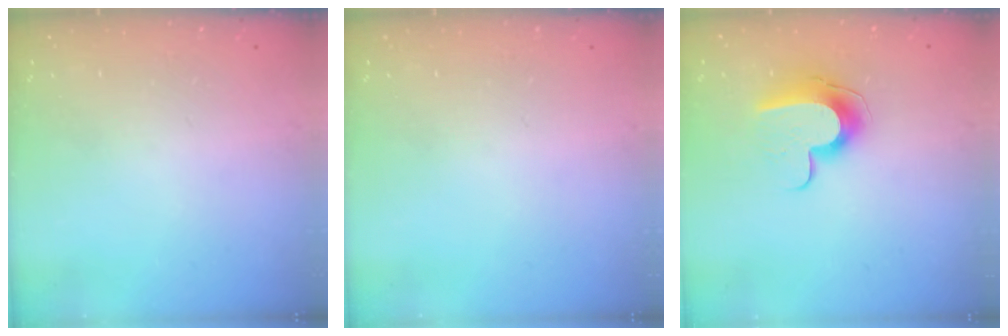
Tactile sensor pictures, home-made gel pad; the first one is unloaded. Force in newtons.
{"total": 0.0}
{"total": 10.4, "press": 10.4, "slide": 0.3}